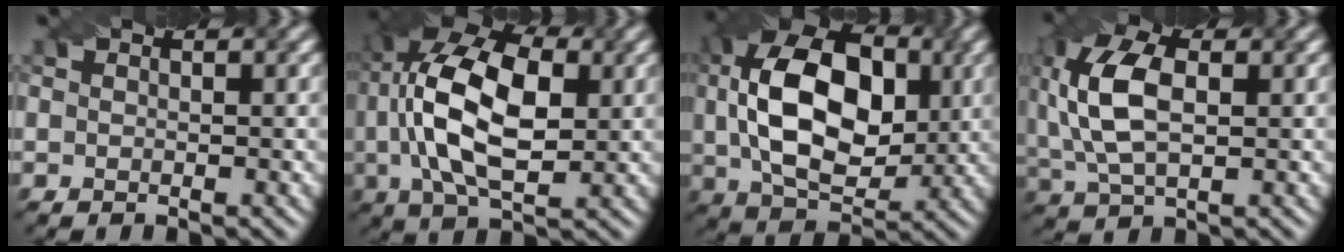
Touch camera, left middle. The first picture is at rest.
{"total": 12.5, "force": [1.3, 6.3, 10.6], "torque": [-0.210, 0.020, 0.017]}
{"total": 13.4, "force": [1.4, 8.5, 10.3], "torque": [-0.201, 0.007, 0.029]}
{"total": 8.2, "force": [1.1, 4.5, 6.7], "torque": [-0.169, 0.011, 0.020]}